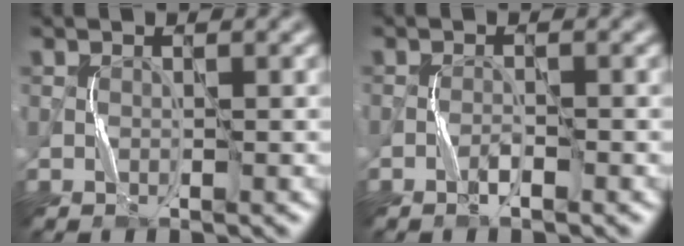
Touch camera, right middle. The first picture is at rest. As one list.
[{"total": 1.2, "force": [-0.9, 0.1, 0.7], "torque": [-0.015, 0.005, -0.018]}]